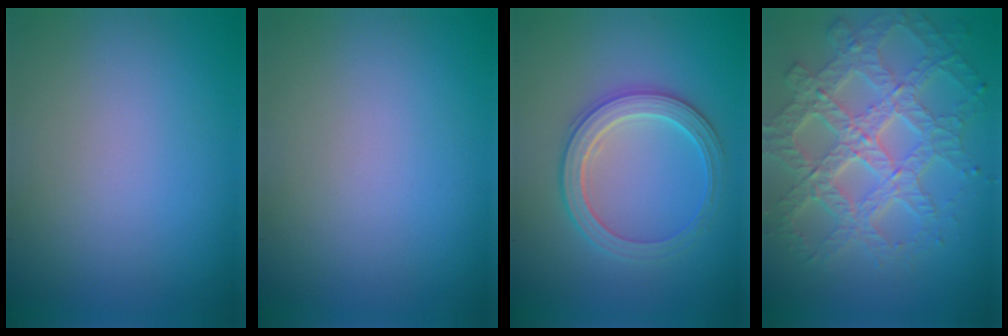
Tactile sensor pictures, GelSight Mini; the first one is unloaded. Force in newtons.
{"total": 0.0}
{"total": 3.4, "press": 3.4, "slide": 0.7}
{"total": 8.0, "press": 5.9, "slide": 5.4}